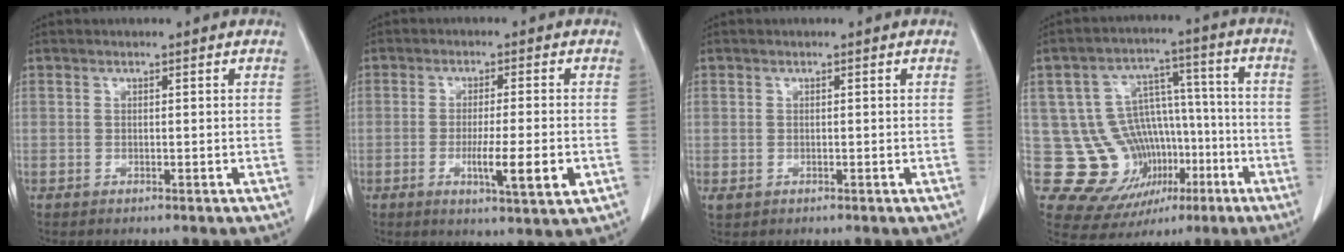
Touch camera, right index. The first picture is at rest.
{"total": 7.5, "force": [-2.1, 0.3, 7.2], "torque": [-0.114, -0.016, -0.032]}
{"total": 0.9, "force": [0.0, 0.9, 0.2], "torque": [0.001, 0.003, 0.001]}
{"total": 15.1, "force": [-3.5, 13.1, 6.5], "torque": [-0.113, 0.058, -0.030]}